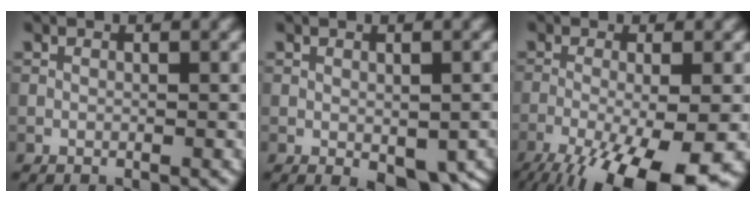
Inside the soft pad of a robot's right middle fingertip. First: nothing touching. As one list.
[{"total": 4.5, "force": [-1.7, 2.2, 3.5], "torque": [-0.051, -0.019, -0.012]}, {"total": 12.2, "force": [-6.6, 3.4, 9.6], "torque": [-0.162, -0.023, -0.107]}]